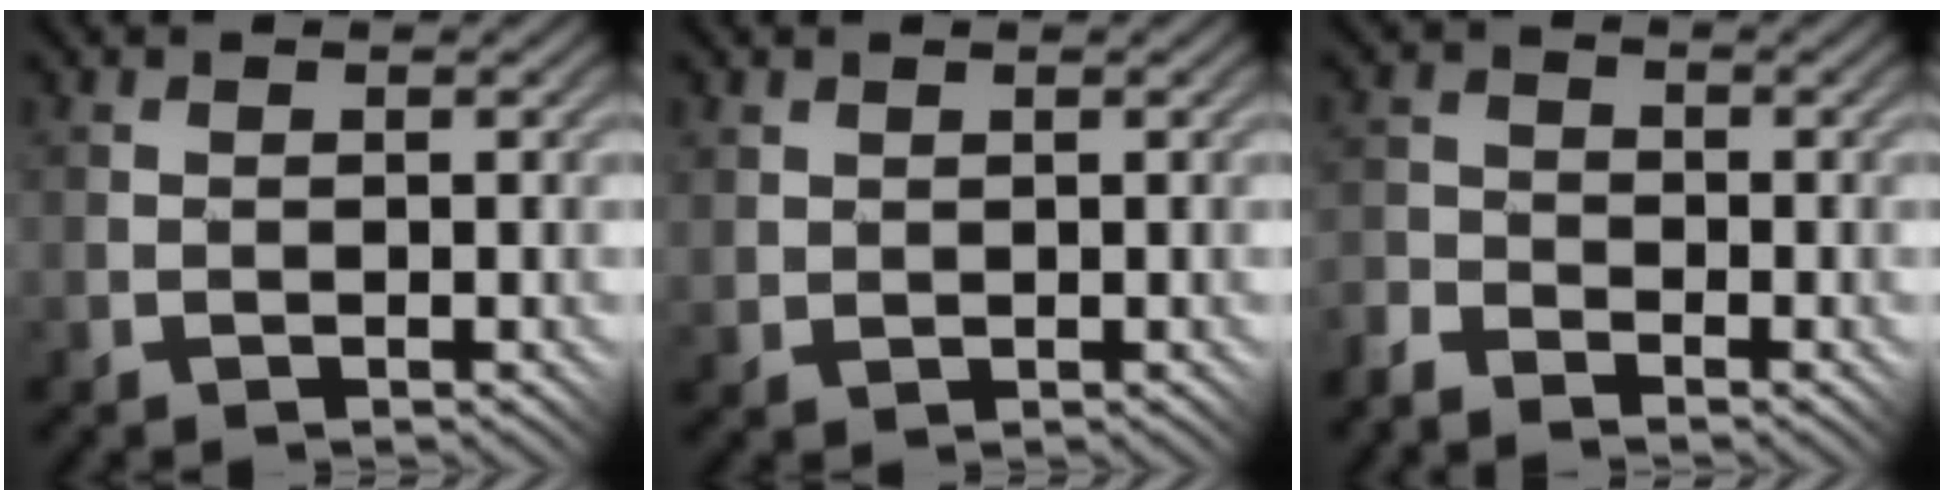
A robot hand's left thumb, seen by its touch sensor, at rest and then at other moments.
{"total": 1.6, "force": [0.9, 1.3, 0.4], "torque": [-0.019, -0.004, 0.021]}
{"total": 3.5, "force": [-3.1, 1.5, 0.7], "torque": [-0.021, 0.002, -0.071]}